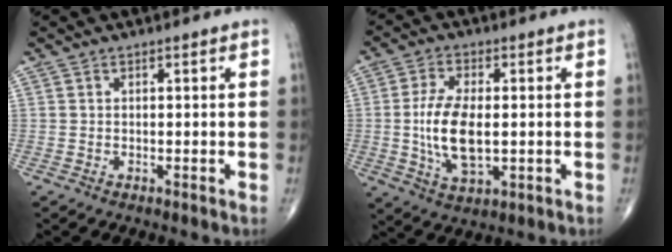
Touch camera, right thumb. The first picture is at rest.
{"total": 11.0, "force": [-0.6, 5.3, 9.6], "torque": [-0.186, -0.008, -0.007]}